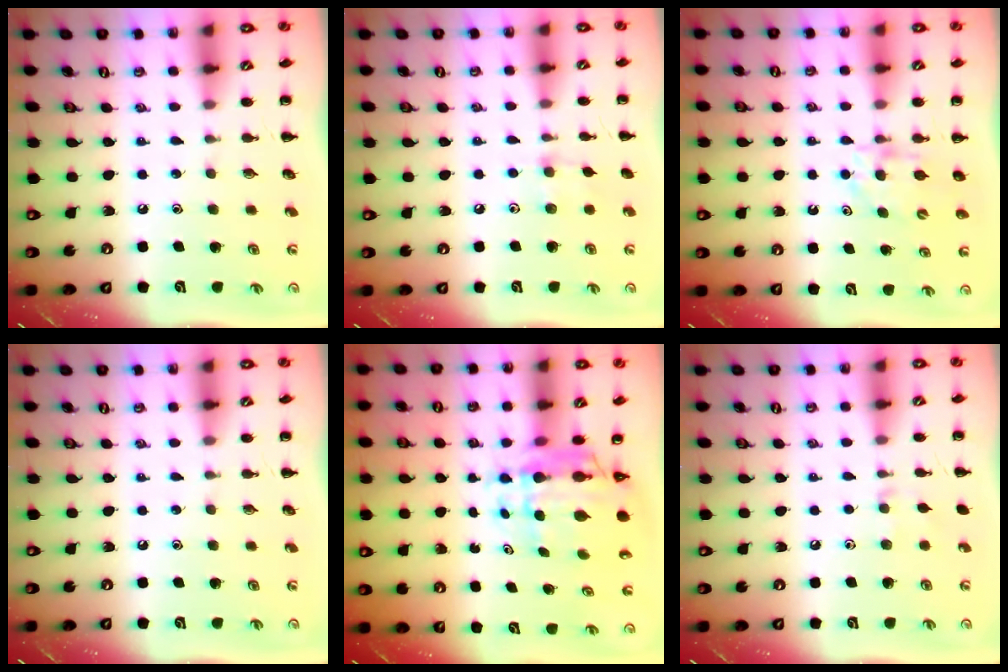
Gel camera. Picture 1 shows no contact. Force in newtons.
{"total": 3.7, "press": 3.6, "slide": 1.2}
{"total": 4.5, "press": 4.3, "slide": 1.3}
{"total": 0.0}
{"total": 7.8, "press": 7.3, "slide": 2.7}
{"total": 3.6, "press": 3.3, "slide": 1.4}